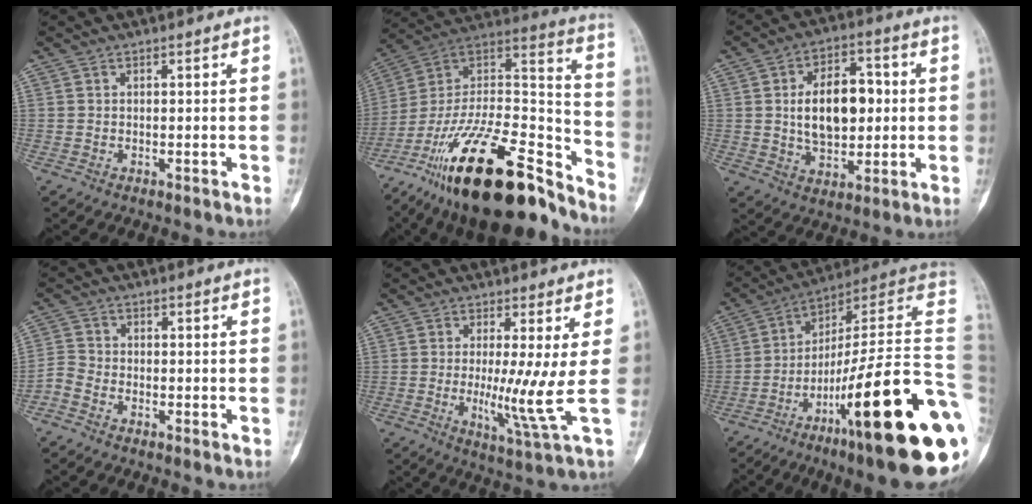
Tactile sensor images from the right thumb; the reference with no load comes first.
{"total": 32.1, "force": [-21.5, 10.9, 21.2], "torque": [-0.319, 0.082, -0.363]}
{"total": 14.1, "force": [1.1, 8.6, 11.1], "torque": [-0.149, 0.013, 0.022]}
{"total": 2.8, "force": [-1.9, 1.6, 1.3], "torque": [-0.028, 0.007, -0.049]}
{"total": 7.4, "force": [0.3, -0.4, 7.4], "torque": [-0.150, -0.033, 0.003]}
{"total": 32.1, "force": [-10.2, 5.1, 30.0], "torque": [-0.352, 0.064, -0.162]}